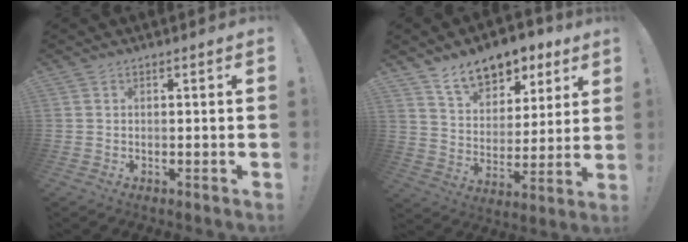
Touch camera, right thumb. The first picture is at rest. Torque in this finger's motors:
{"motor_torque": [1.01, 1.72, 0.29, 0.09, 0.08]}